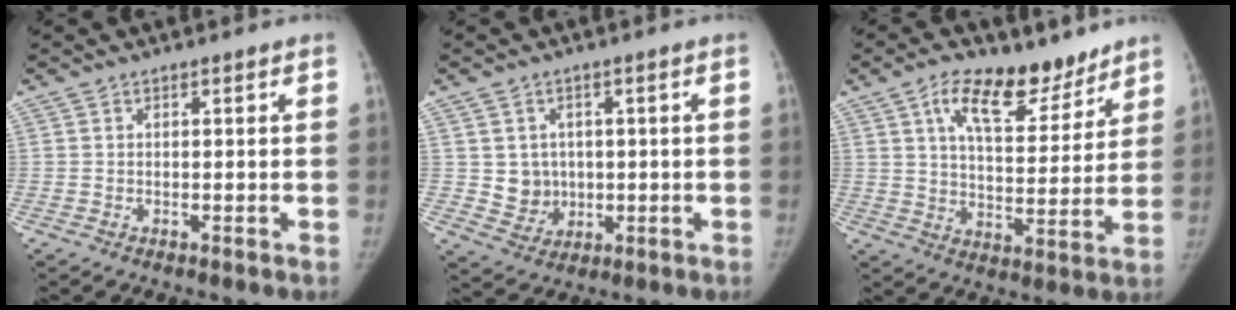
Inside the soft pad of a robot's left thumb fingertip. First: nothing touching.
{"total": 5.8, "force": [0.5, 5.4, 2.1], "torque": [-0.006, -0.002, 0.019]}
{"total": 14.0, "force": [9.3, 6.8, 8.0], "torque": [-0.089, -0.049, 0.151]}